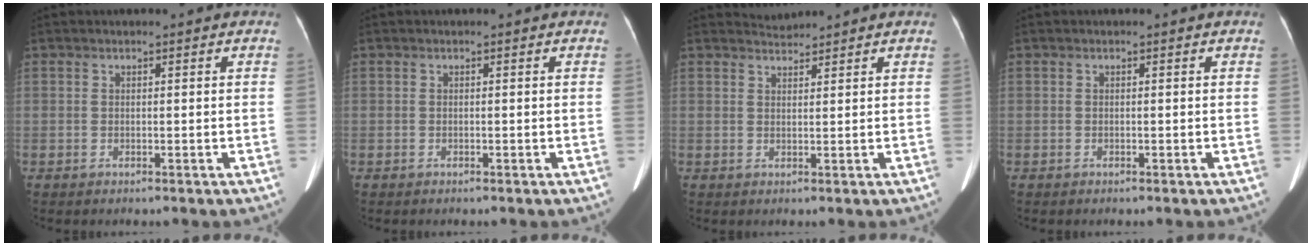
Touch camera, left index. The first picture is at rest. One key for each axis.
{"total": 0.0}
{"total": 1.7, "fx": 1.6, "fy": -0.3, "fz": -0.6, "tx": 0.000, "ty": 0.003, "tz": 0.034}
{"total": 0.0}